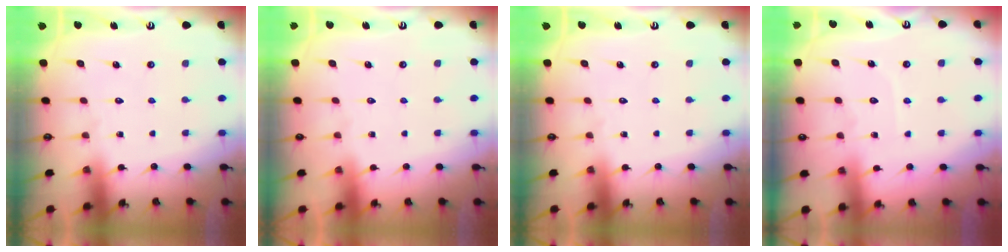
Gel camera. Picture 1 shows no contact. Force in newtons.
{"total": 0.6, "press": 0.6, "slide": 0.2}
{"total": 0.0}
{"total": 3.8, "press": 3.8, "slide": 0.3}